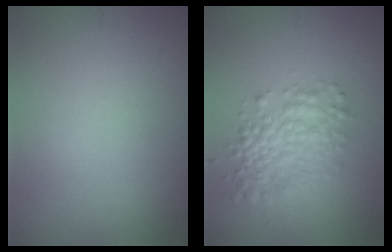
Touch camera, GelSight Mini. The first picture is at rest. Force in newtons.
{"total": 4.3, "press": 4.3, "slide": 0.1}